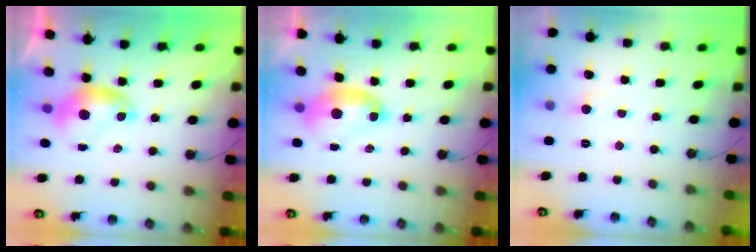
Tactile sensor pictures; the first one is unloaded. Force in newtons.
{"total": 2.7, "press": 2.6, "slide": 0.6}
{"total": 0.5, "press": 0.2, "slide": 0.5}